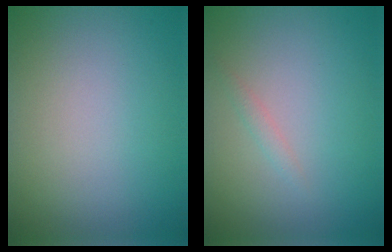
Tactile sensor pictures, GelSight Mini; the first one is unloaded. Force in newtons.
{"total": 0.7, "press": 0.7, "slide": 0.1}